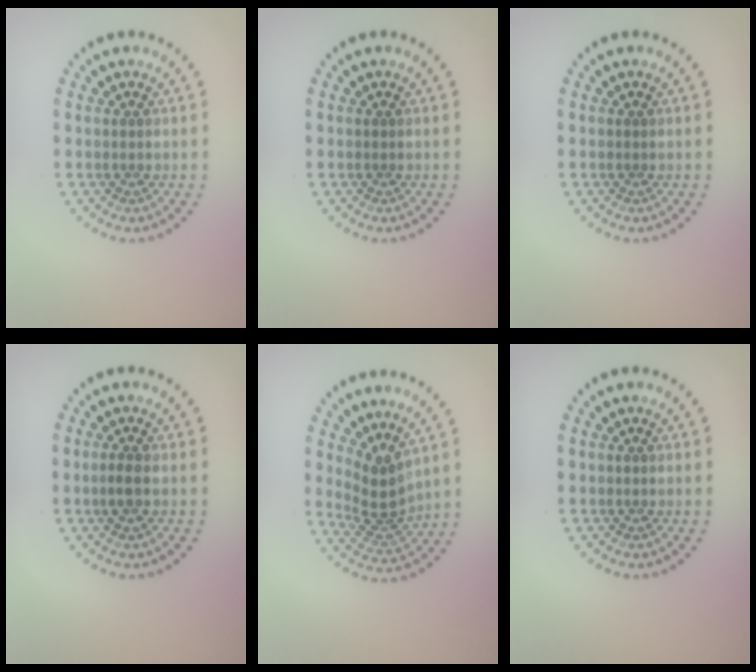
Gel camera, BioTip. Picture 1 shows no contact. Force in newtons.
{"total": 0.0}
{"total": 0.0}
{"total": 1.4, "press": 1.3, "slide": 0.4}
{"total": 3.3, "press": 2.3, "slide": 2.4}
{"total": 0.0}